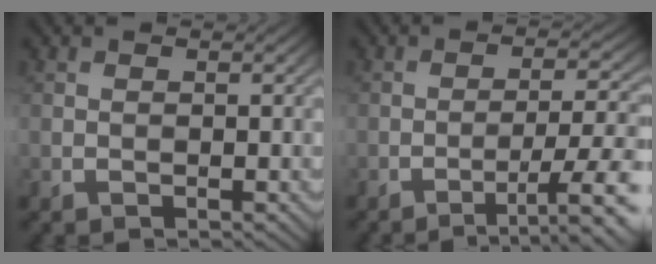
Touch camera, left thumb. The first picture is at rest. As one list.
[{"total": 7.8, "force": [-3.6, 1.5, 6.8], "torque": [-0.108, 0.001, -0.050]}]